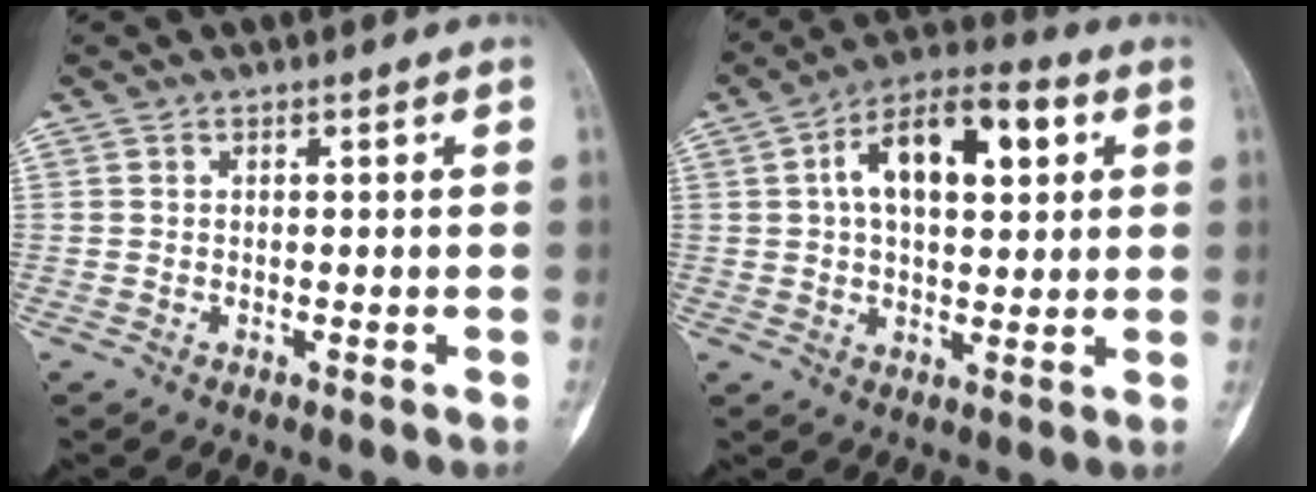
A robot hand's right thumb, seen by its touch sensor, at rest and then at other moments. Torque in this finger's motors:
{"motor_torque": [0.42, 0.49, 0.60, -0.29, 0.11]}